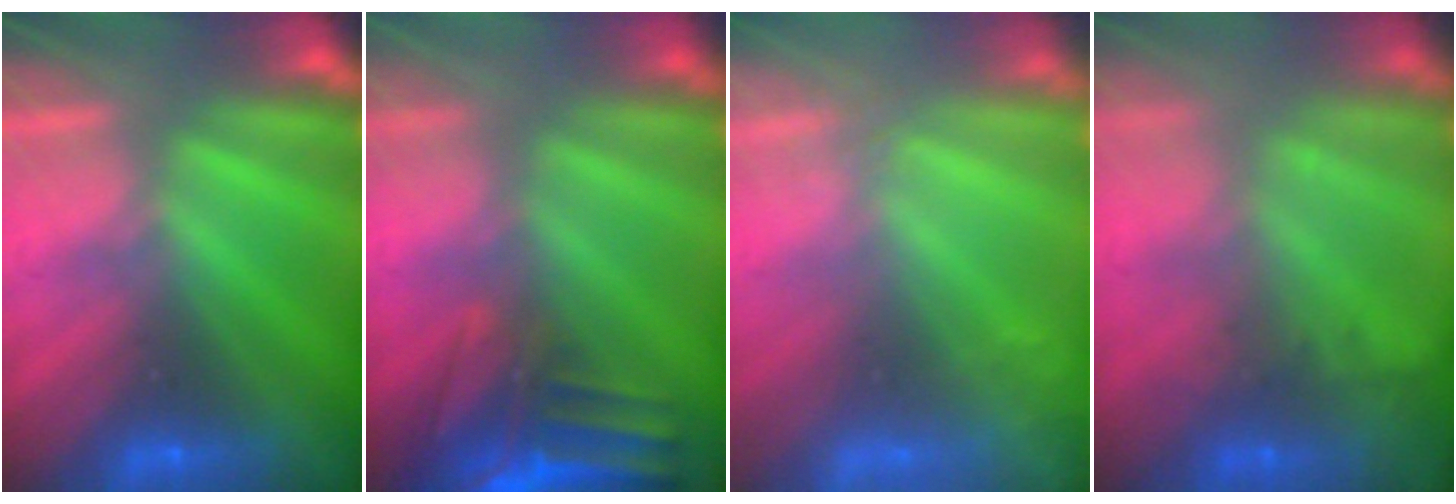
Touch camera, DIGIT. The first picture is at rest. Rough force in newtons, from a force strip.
{"total": 8.4}
{"total": 2.4}
{"total": 9.0}